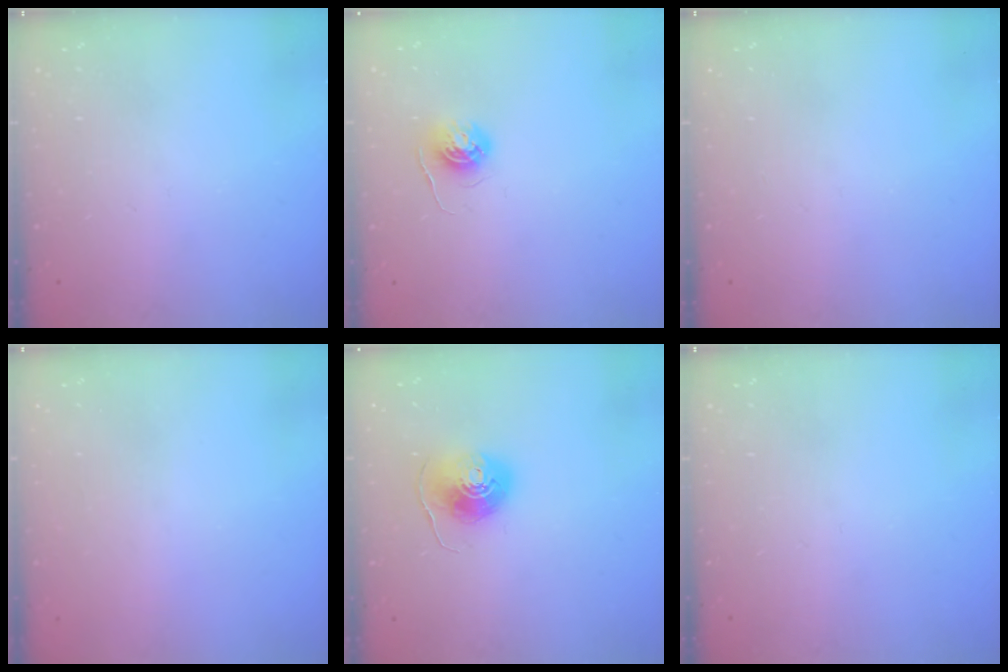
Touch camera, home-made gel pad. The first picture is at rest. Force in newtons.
{"total": 4.3, "press": 4.3, "slide": 0.5}
{"total": 0.0}
{"total": 0.9, "press": 0.9, "slide": 0.1}
{"total": 8.7, "press": 8.7, "slide": 0.5}
{"total": 0.0}